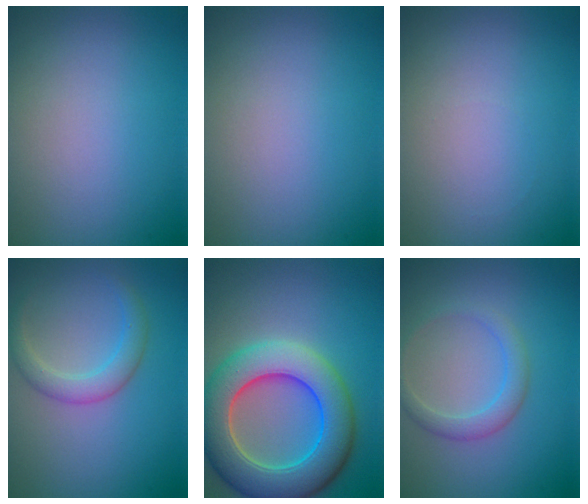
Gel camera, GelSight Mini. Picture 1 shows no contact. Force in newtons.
{"total": 0.0}
{"total": 0.0}
{"total": 2.6, "press": 2.6, "slide": 0.2}
{"total": 9.6, "press": 9.6, "slide": 0.5}
{"total": 2.2, "press": 2.2, "slide": 0.1}